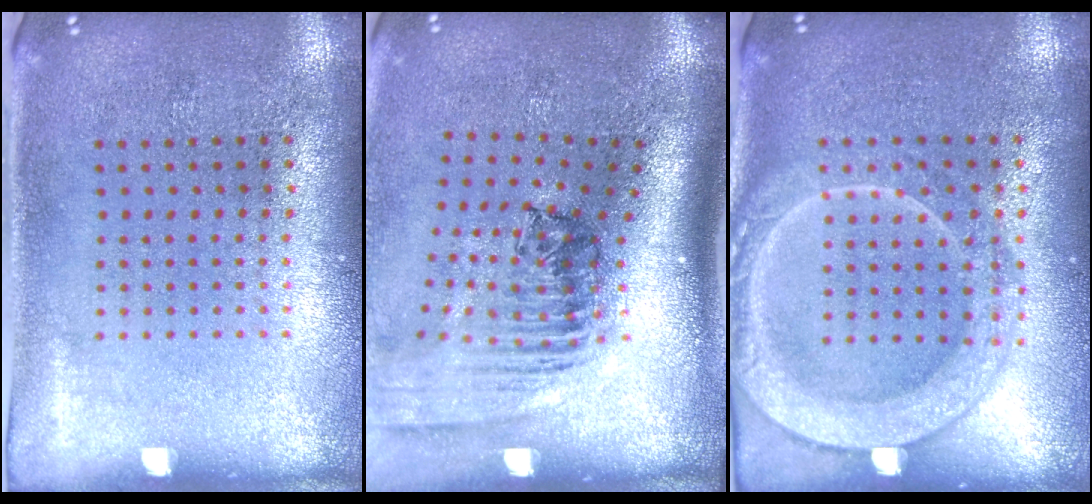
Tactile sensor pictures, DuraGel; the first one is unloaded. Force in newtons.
{"total": 2.5, "press": 1.8, "slide": 1.8}
{"total": 2.0, "press": 2.0, "slide": 0.3}